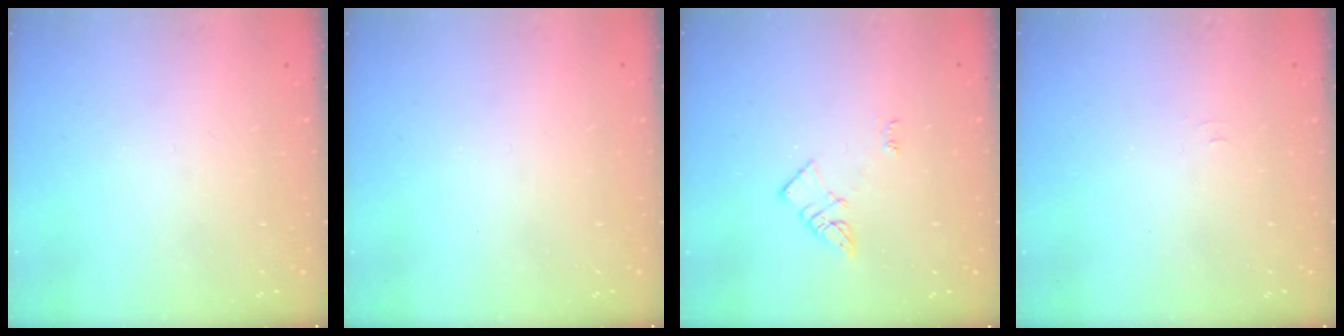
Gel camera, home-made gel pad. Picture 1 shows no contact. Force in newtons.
{"total": 0.0}
{"total": 6.5, "press": 6.5, "slide": 0.8}
{"total": 3.6, "press": 3.6, "slide": 0.3}